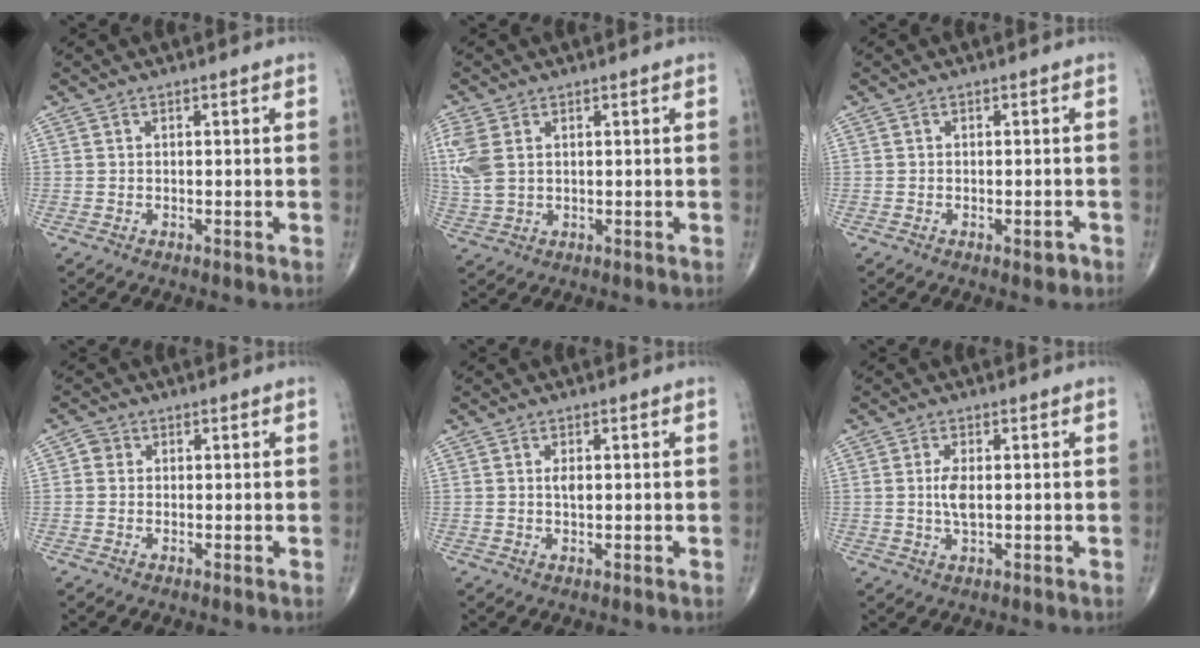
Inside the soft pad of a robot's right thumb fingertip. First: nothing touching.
{"total": 6.7, "force": [1.7, 4.3, 4.9], "torque": [-0.135, 0.004, 0.043]}
{"total": 1.7, "force": [-0.9, 0.7, 1.2], "torque": [-0.012, 0.000, -0.012]}
{"total": 1.8, "force": [0.2, 1.7, 0.6], "torque": [-0.001, 0.003, -0.001]}
{"total": 1.8, "force": [0.3, 0.9, 1.6], "torque": [-0.028, -0.002, 0.005]}
{"total": 3.5, "force": [0.2, 1.4, 3.2], "torque": [-0.067, -0.007, 0.004]}